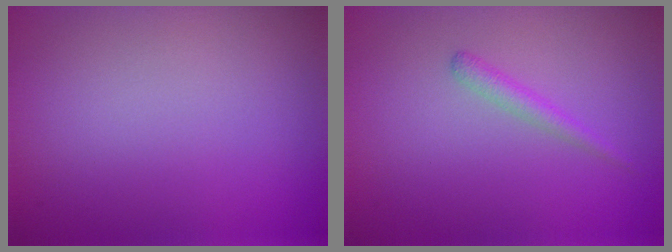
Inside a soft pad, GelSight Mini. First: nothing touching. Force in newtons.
{"total": 1.4, "press": 1.4, "slide": 0.0}